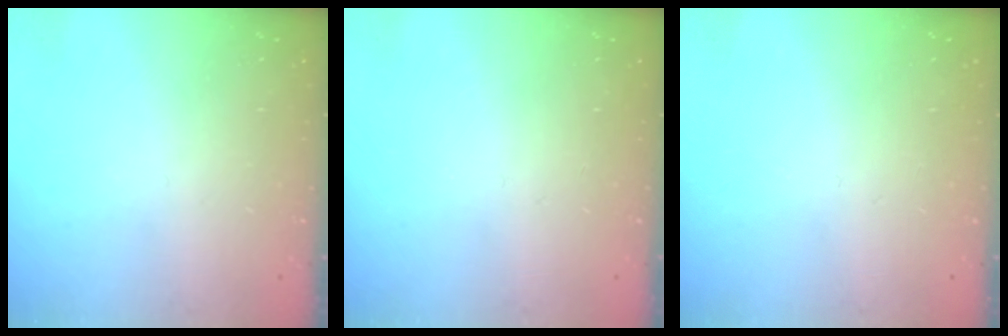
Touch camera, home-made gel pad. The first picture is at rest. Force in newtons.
{"total": 0.0}
{"total": 0.0}